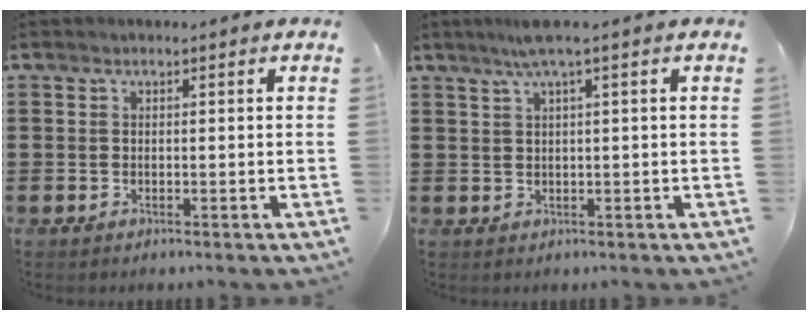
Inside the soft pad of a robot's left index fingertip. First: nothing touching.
{"total": 3.1, "force": [1.6, -0.4, 2.6], "torque": [-0.051, -0.001, 0.028]}